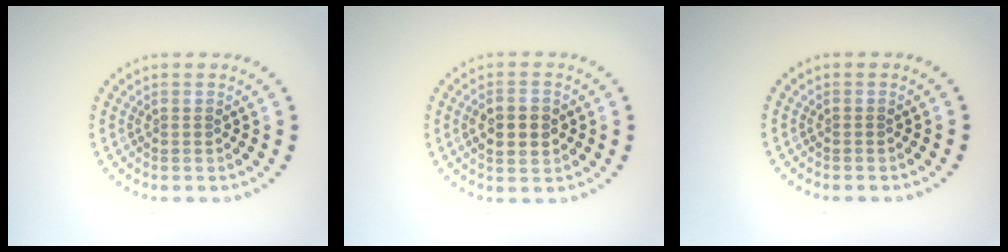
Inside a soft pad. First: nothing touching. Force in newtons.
{"total": 3.9, "press": 3.9, "slide": 0.2}
{"total": 0.0}